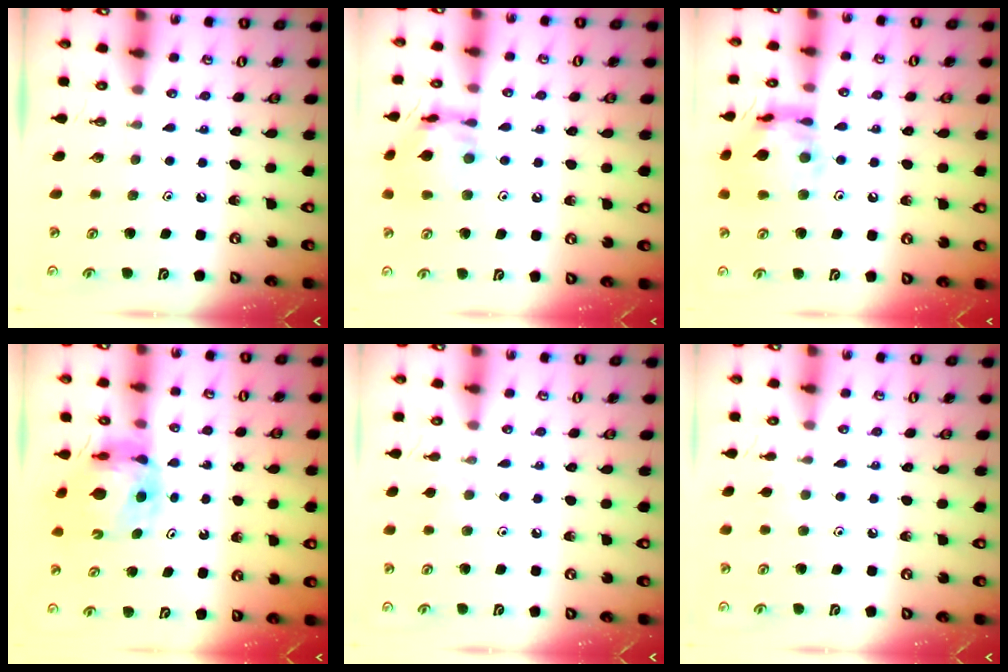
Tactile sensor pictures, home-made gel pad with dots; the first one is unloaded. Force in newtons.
{"total": 13.9, "press": 13.8, "slide": 1.2}
{"total": 14.9, "press": 14.9, "slide": 1.3}
{"total": 9.5, "press": 9.5, "slide": 0.9}
{"total": 2.9, "press": 2.9, "slide": 0.4}
{"total": 2.8, "press": 2.7, "slide": 0.5}